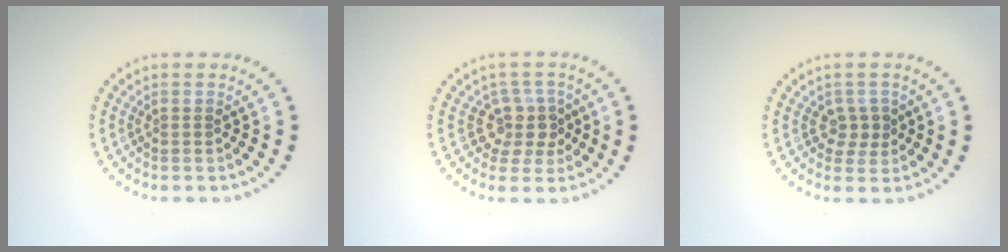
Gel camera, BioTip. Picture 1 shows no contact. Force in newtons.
{"total": 2.9, "press": 2.3, "slide": 1.7}
{"total": 1.8, "press": 1.6, "slide": 0.8}